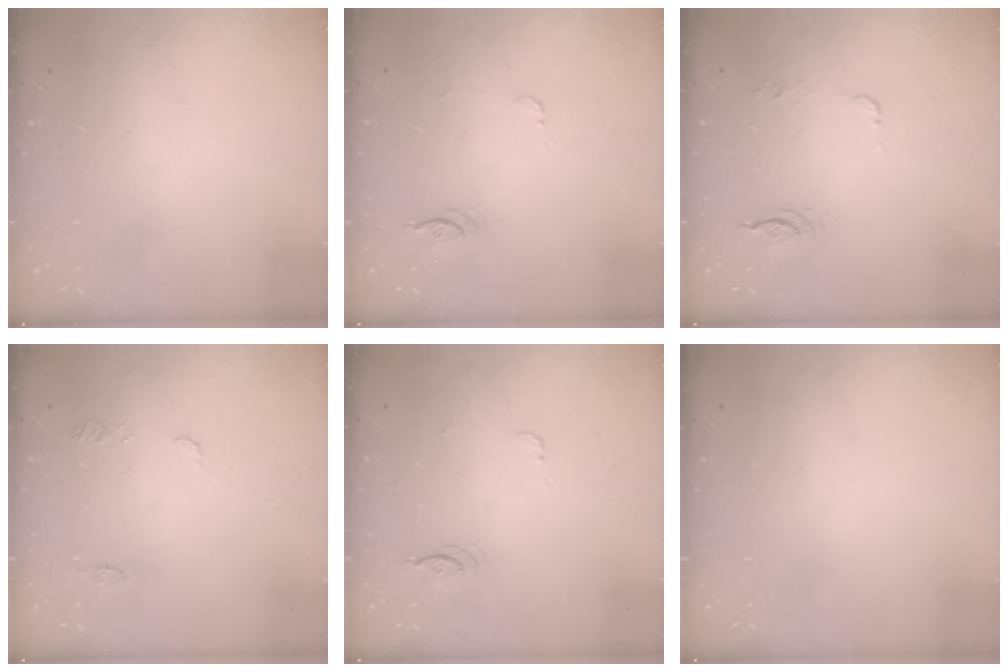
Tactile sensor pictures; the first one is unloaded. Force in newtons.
{"total": 3.9, "press": 3.5, "slide": 1.7}
{"total": 14.8, "press": 7.2, "slide": 12.9}
{"total": 7.1, "press": 7.0, "slide": 0.7}
{"total": 3.8, "press": 3.5, "slide": 1.6}
{"total": 0.0}